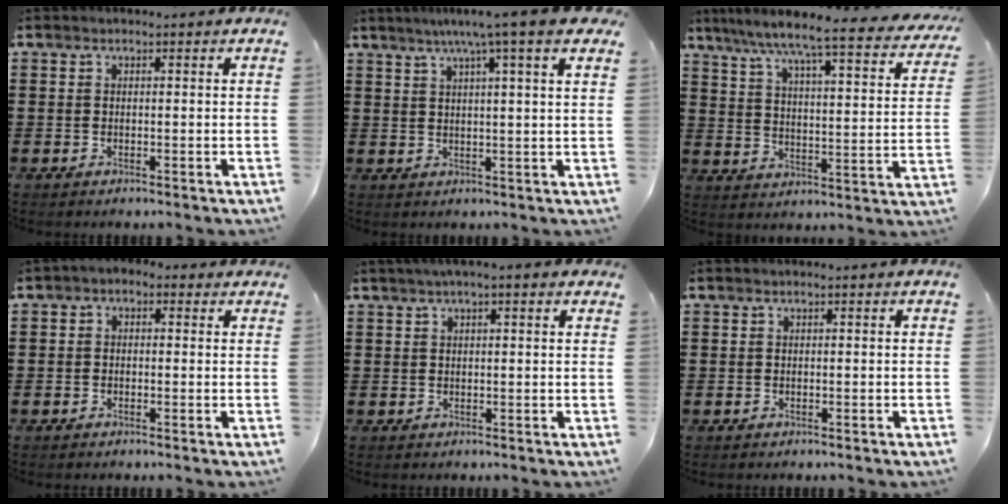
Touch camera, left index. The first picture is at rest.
{"total": 6.5, "force": [4.1, -0.4, 5.0], "torque": [-0.101, -0.010, 0.065]}
{"total": 6.6, "force": [5.7, -0.6, 3.2], "torque": [-0.089, -0.049, 0.087]}
{"total": 1.5, "force": [-0.9, 1.0, 0.5], "torque": [-0.014, 0.007, -0.019]}
{"total": 1.9, "force": [1.1, 0.7, 1.3], "torque": [-0.029, 0.007, 0.017]}
{"total": 0.0}